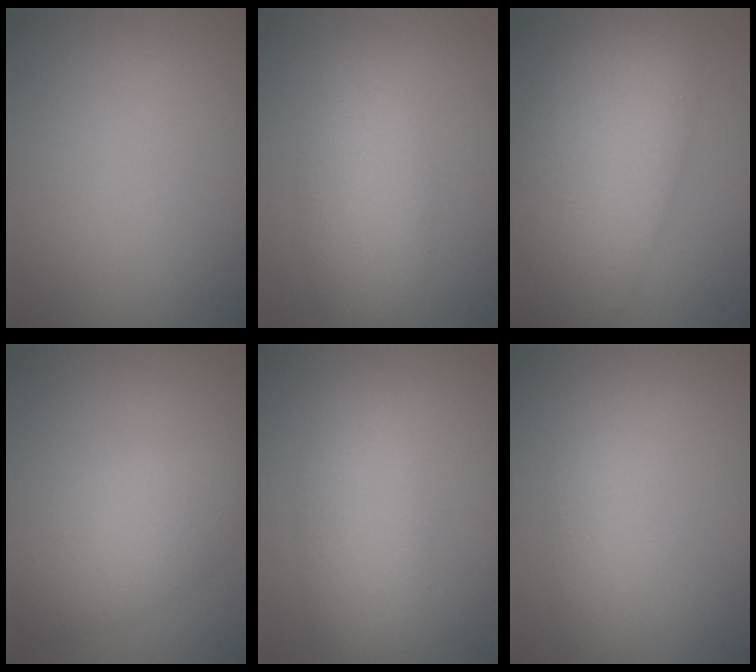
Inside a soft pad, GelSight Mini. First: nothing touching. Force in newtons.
{"total": 4.5, "press": 4.5, "slide": 0.4}
{"total": 13.4, "press": 13.4, "slide": 0.5}
{"total": 5.3, "press": 5.3, "slide": 0.2}
{"total": 4.3, "press": 4.3, "slide": 0.0}
{"total": 2.3, "press": 2.3, "slide": 0.1}